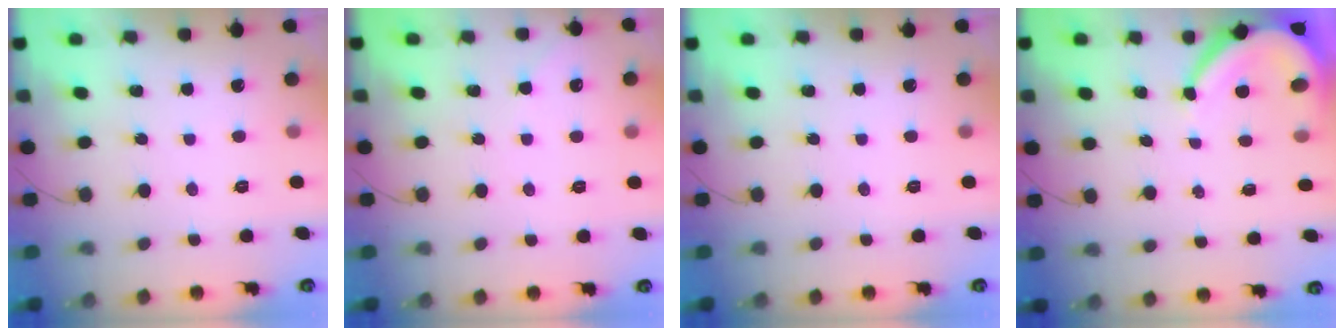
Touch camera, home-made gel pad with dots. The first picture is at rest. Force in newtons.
{"total": 2.7, "press": 2.7, "slide": 0.4}
{"total": 0.0}
{"total": 7.0, "press": 7.0, "slide": 0.4}